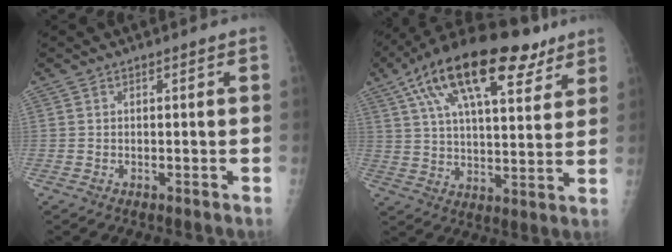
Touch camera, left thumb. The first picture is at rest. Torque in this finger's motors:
{"motor_torque": [0.65, 0.48, 1.85, -0.92, 0.22]}